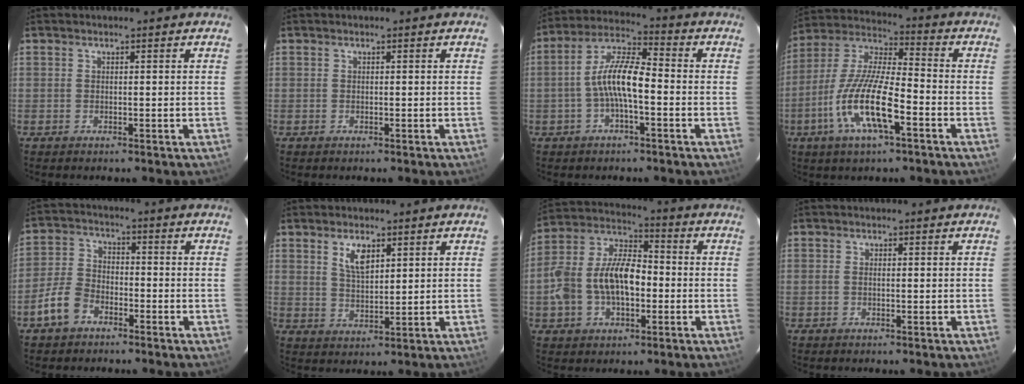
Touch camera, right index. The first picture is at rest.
{"total": 0.0}
{"total": 9.0, "force": [-2.2, 2.4, 8.4], "torque": [-0.179, 0.017, -0.043]}
{"total": 15.8, "force": [-6.5, 4.0, 13.8], "torque": [-0.284, -0.011, -0.130]}
{"total": 7.3, "force": [-4.5, 4.4, 3.6], "torque": [-0.084, 0.015, -0.088]}
{"total": 5.2, "force": [2.7, 2.4, 3.7], "torque": [-0.067, 0.002, 0.054]}
{"total": 14.5, "force": [-2.5, 8.6, 11.4], "torque": [-0.238, 0.019, -0.046]}
{"total": 0.6, "force": [-0.1, 0.3, 0.5], "torque": [-0.011, 0.001, -0.003]}